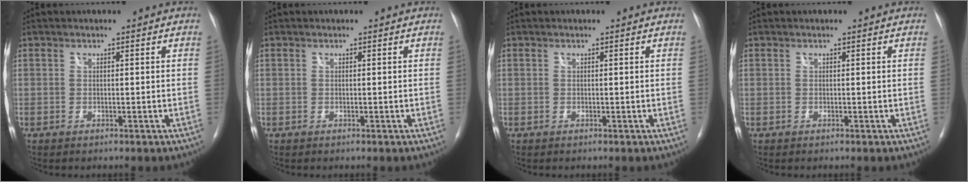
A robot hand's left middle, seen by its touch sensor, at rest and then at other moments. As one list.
[{"total": 0.0}, {"total": 0.0}, {"total": 0.0}]